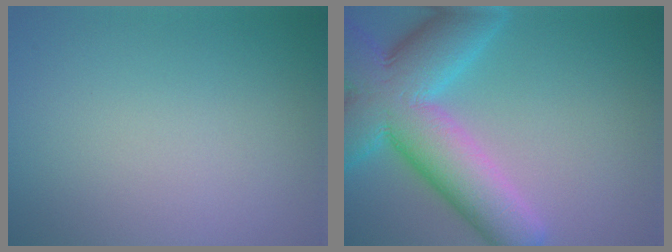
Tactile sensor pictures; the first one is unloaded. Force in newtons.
{"total": 12.0, "press": 11.9, "slide": 0.7}